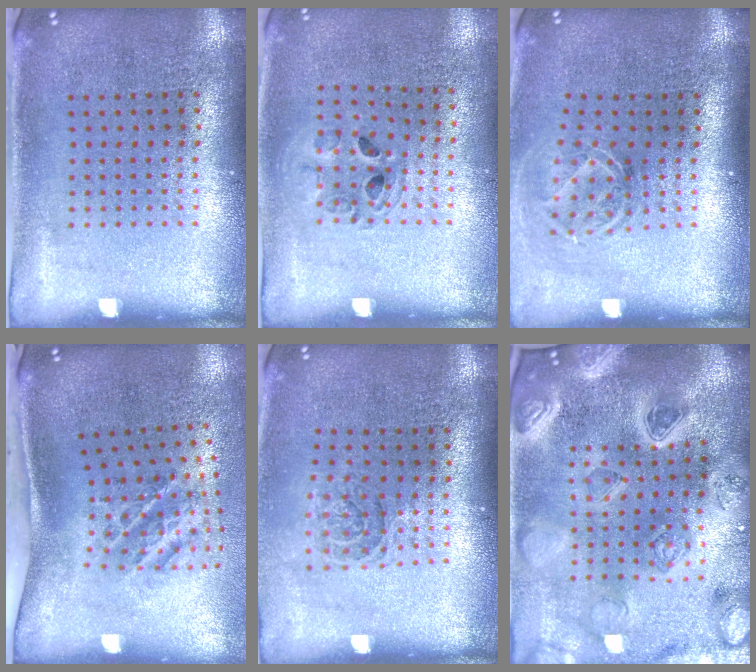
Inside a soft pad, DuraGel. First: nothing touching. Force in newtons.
{"total": 1.0, "press": 1.0, "slide": 0.1}
{"total": 1.8, "press": 1.3, "slide": 1.2}
{"total": 1.8, "press": 1.2, "slide": 1.3}
{"total": 1.4, "press": 1.1, "slide": 0.8}
{"total": 5.2, "press": 4.4, "slide": 2.8}